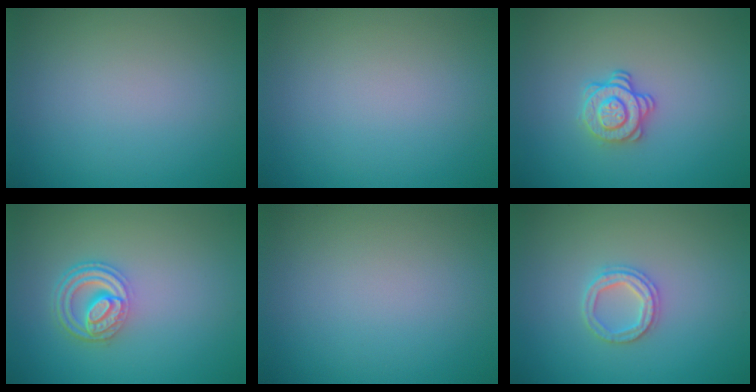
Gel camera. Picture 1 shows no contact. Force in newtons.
{"total": 0.0}
{"total": 2.4, "press": 2.0, "slide": 1.4}
{"total": 4.3, "press": 3.3, "slide": 2.8}
{"total": 0.0}
{"total": 2.4, "press": 2.4, "slide": 0.4}